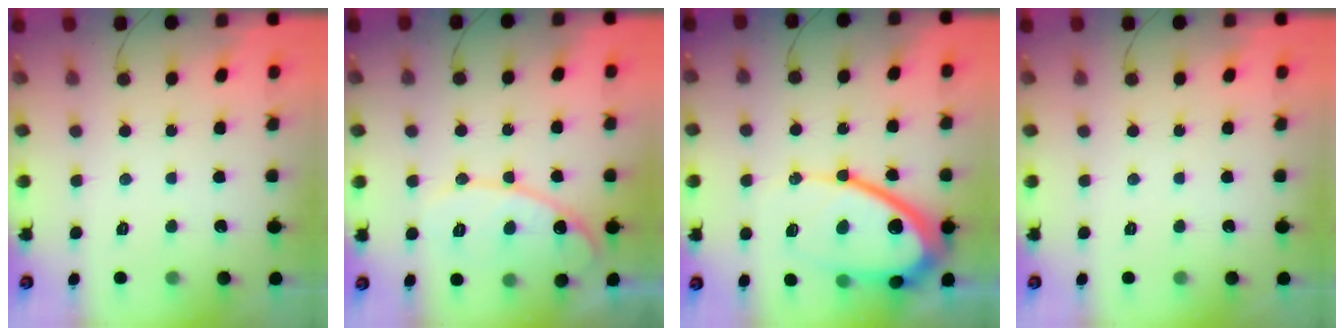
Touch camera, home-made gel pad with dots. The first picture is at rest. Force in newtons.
{"total": 12.1, "press": 12.0, "slide": 1.1}
{"total": 18.3, "press": 18.2, "slide": 1.8}
{"total": 0.0}